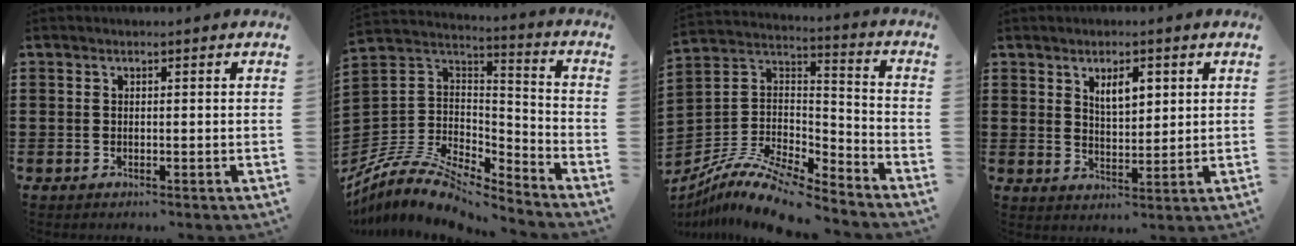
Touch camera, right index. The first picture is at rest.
{"total": 8.7, "force": [-7.1, 3.4, 3.8], "torque": [-0.097, 0.005, -0.144]}
{"total": 10.1, "force": [-8.6, 2.4, 4.7], "torque": [-0.096, 0.018, -0.173]}
{"total": 4.3, "force": [2.0, 2.0, 3.2], "torque": [-0.053, 0.001, 0.030]}